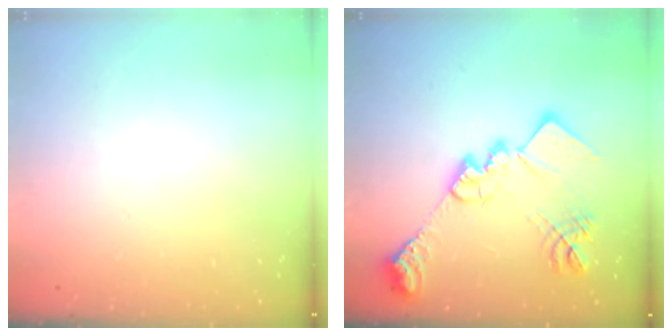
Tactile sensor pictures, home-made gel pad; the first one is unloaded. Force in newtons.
{"total": 21.7, "press": 21.7, "slide": 1.3}